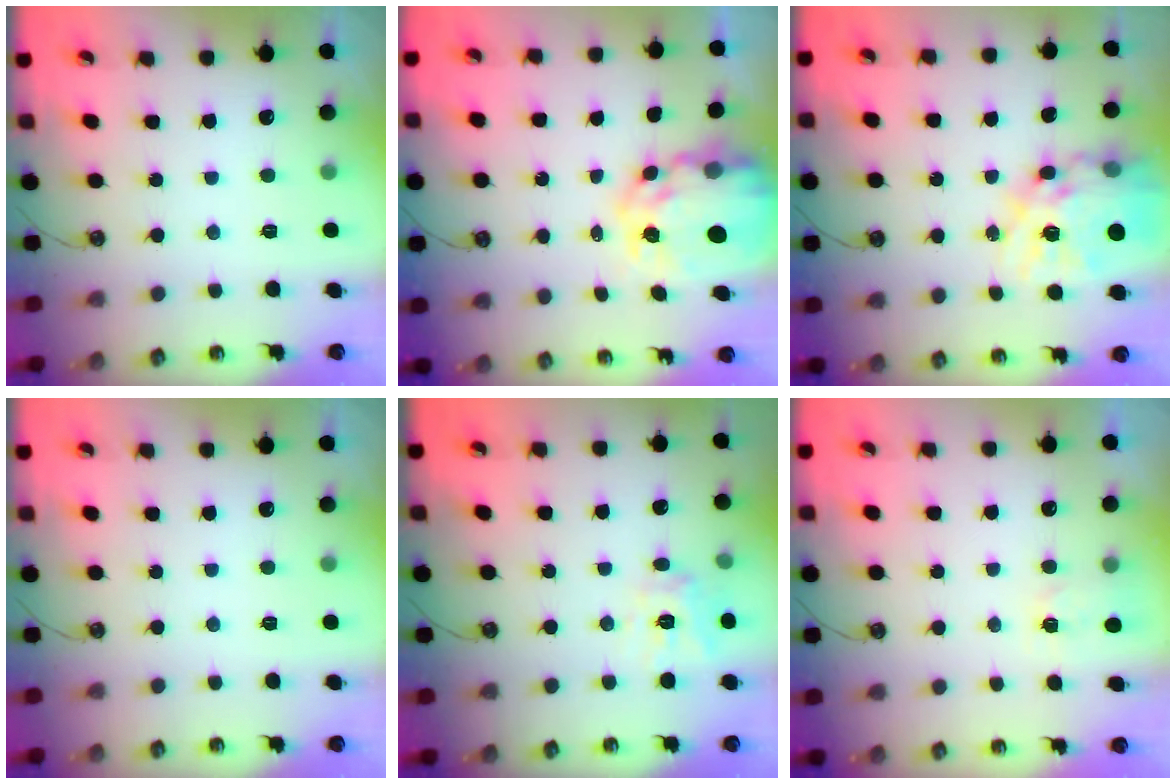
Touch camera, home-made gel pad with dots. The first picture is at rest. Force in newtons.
{"total": 12.7, "press": 12.7, "slide": 1.2}
{"total": 20.5, "press": 20.4, "slide": 1.7}
{"total": 0.0}
{"total": 10.9, "press": 10.8, "slide": 0.6}
{"total": 3.5, "press": 3.5, "slide": 0.5}